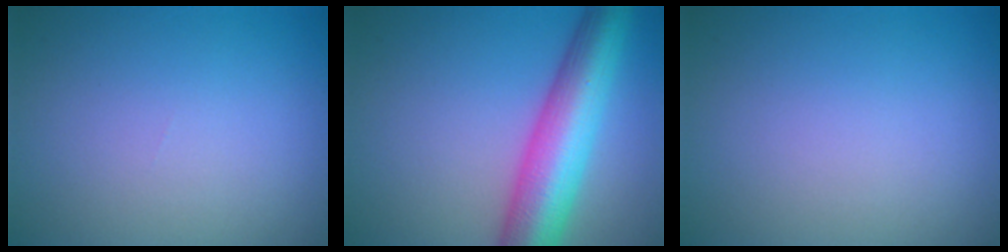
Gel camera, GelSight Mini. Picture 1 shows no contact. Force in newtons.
{"total": 9.3, "press": 9.3, "slide": 0.3}
{"total": 0.0}